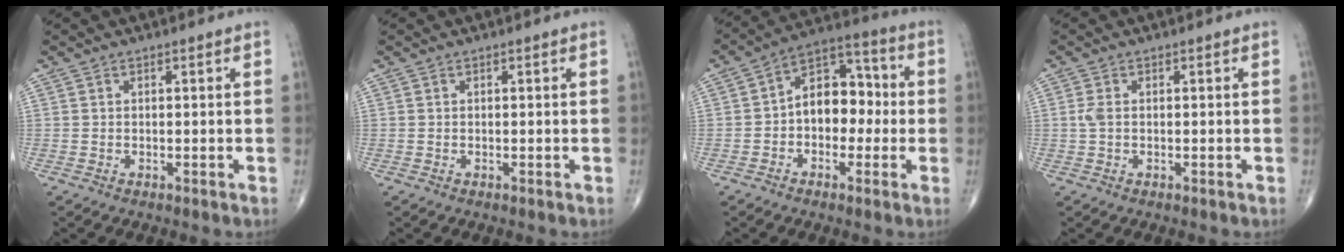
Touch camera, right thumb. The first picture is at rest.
{"total": 0.0}
{"total": 11.5, "force": [-0.7, 7.8, 8.4], "torque": [-0.092, 0.041, -0.026]}
{"total": 1.5, "force": [0.1, 0.8, 1.3], "torque": [-0.035, 0.003, 0.001]}